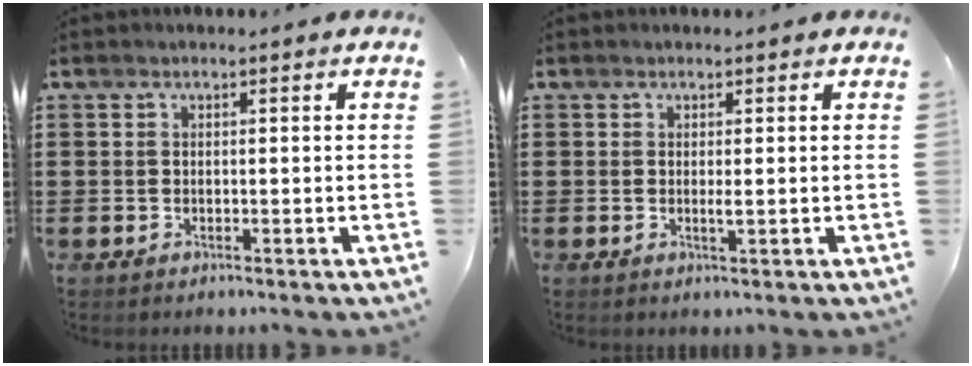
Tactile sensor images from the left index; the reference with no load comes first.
{"total": 1.2, "force": [0.1, 0.1, 1.2], "torque": [-0.023, -0.004, 0.001]}